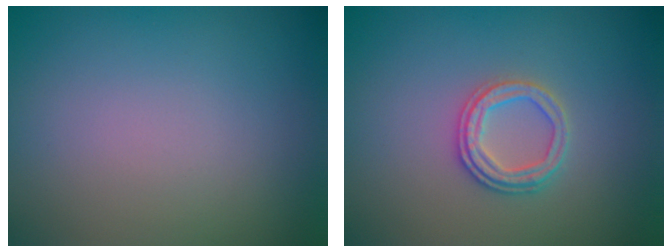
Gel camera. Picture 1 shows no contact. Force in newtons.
{"total": 2.5, "press": 2.4, "slide": 0.8}